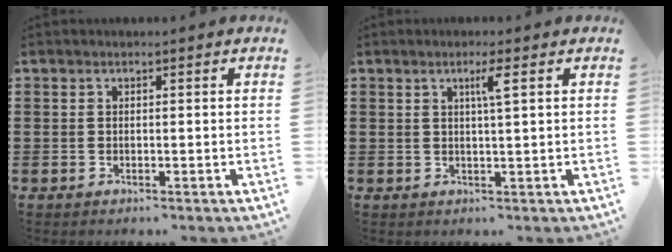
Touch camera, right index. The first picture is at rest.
{"total": 2.6, "force": [1.0, -0.2, 2.4], "torque": [-0.049, -0.002, 0.014]}